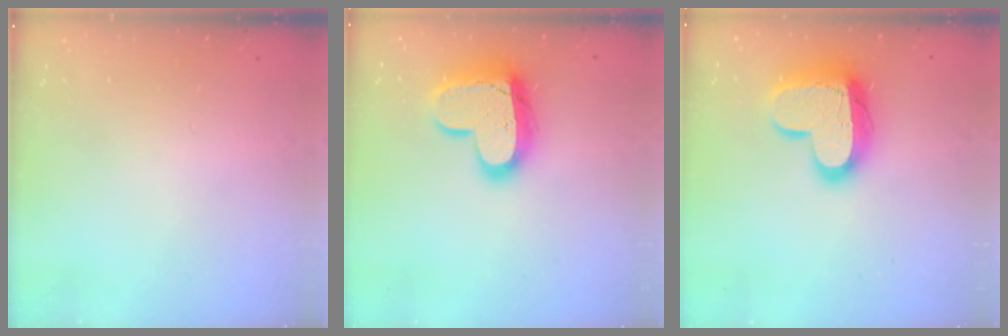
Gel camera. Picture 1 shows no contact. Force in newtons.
{"total": 17.3, "press": 17.2, "slide": 1.4}
{"total": 15.7, "press": 15.7, "slide": 1.2}